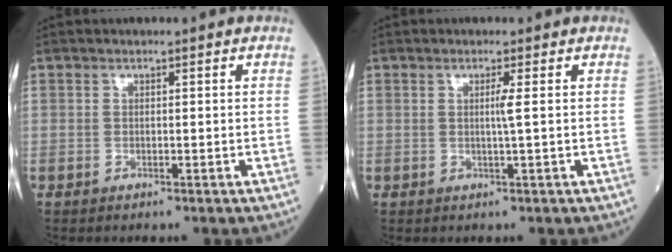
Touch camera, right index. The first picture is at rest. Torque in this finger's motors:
{"motor_torque": [-0.17, -0.02, -0.01, 0.00]}